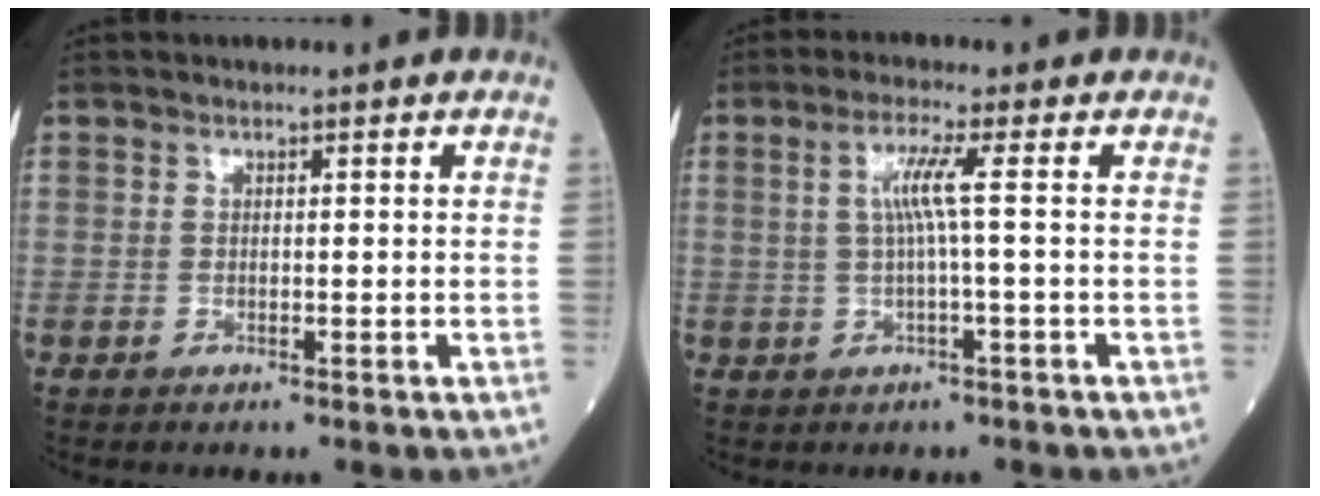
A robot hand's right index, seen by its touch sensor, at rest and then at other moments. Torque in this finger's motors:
{"motor_torque": [0.38, -0.04, 0.36, 0.10]}